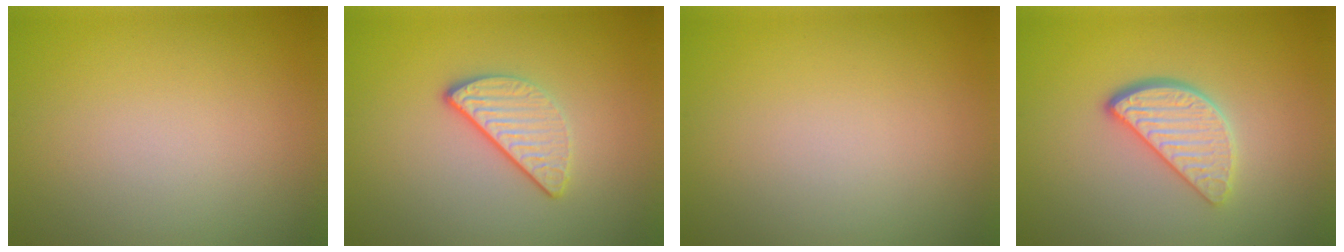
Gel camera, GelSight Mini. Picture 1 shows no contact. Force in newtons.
{"total": 2.9, "press": 2.4, "slide": 1.7}
{"total": 0.0}
{"total": 3.9, "press": 3.0, "slide": 2.4}